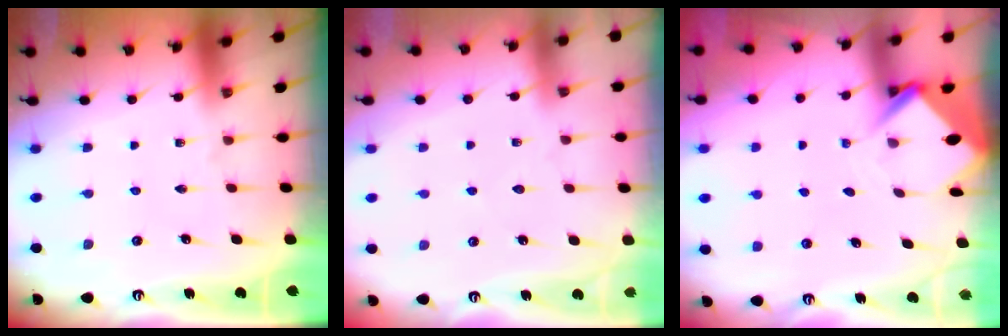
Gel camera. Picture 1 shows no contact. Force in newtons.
{"total": 2.5, "press": 2.5, "slide": 0.4}
{"total": 3.6, "press": 3.6, "slide": 0.2}